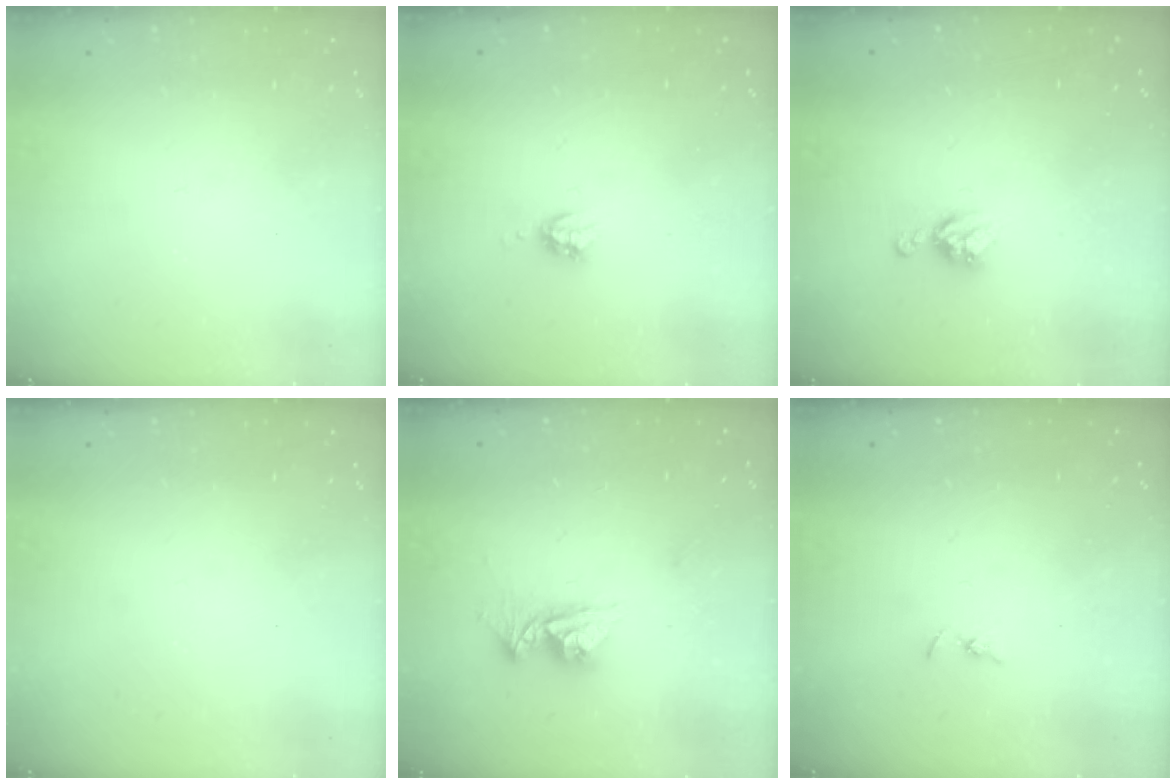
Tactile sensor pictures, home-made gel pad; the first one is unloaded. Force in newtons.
{"total": 4.5, "press": 4.5, "slide": 0.1}
{"total": 6.7, "press": 6.7, "slide": 0.5}
{"total": 0.0}
{"total": 8.9, "press": 8.9, "slide": 0.9}
{"total": 1.5, "press": 1.5, "slide": 0.4}